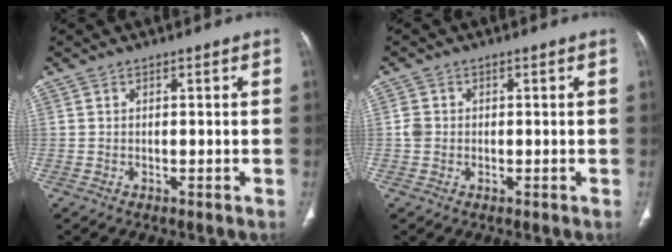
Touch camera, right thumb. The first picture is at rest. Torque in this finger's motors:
{"motor_torque": [0.33, 0.26, 0.45, 0.18, 0.00]}